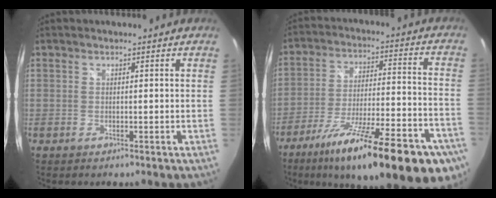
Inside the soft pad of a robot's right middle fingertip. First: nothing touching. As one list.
[{"total": 27.8, "force": [-18.5, 5.9, 19.9], "torque": [-0.304, -0.054, -0.267]}]